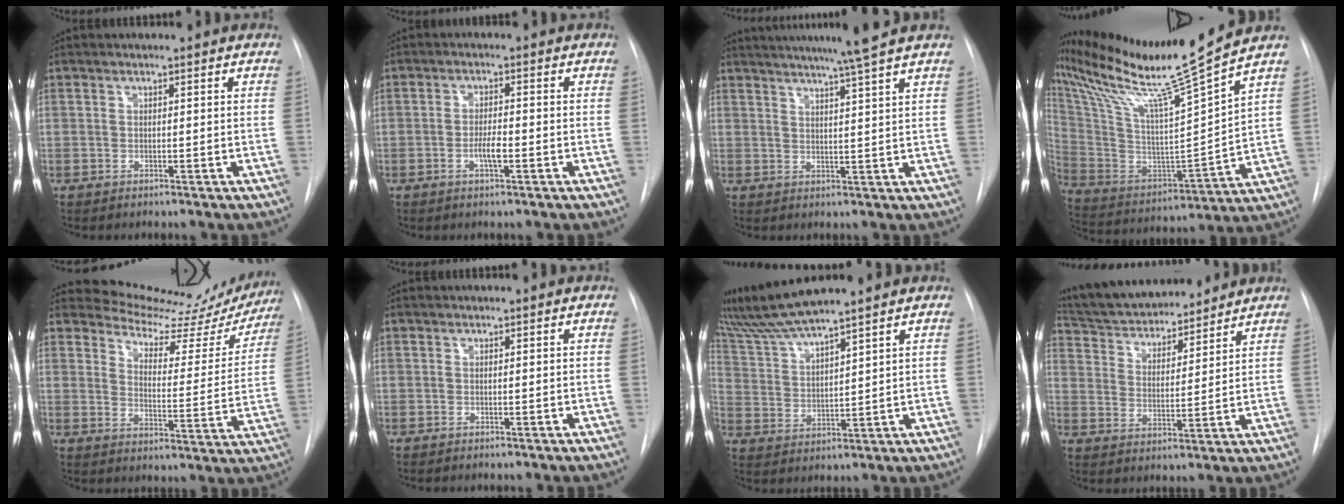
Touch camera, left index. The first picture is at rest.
{"total": 2.6, "force": [-0.9, 0.4, 2.4], "torque": [-0.044, 0.002, -0.017]}
{"total": 10.7, "force": [9.1, -2.1, 5.2], "torque": [-0.082, -0.011, 0.119]}
{"total": 21.1, "force": [17.5, -2.7, 11.4], "torque": [-0.215, -0.043, 0.304]}
{"total": 17.4, "force": [16.8, 3.7, 2.2], "torque": [-0.016, -0.063, 0.194]}
{"total": 0.0}
{"total": 8.6, "force": [7.9, -1.0, 3.3], "torque": [-0.077, 0.010, 0.160]}
{"total": 17.0, "force": [15.5, 3.9, 5.8], "torque": [-0.099, 0.020, 0.255]}